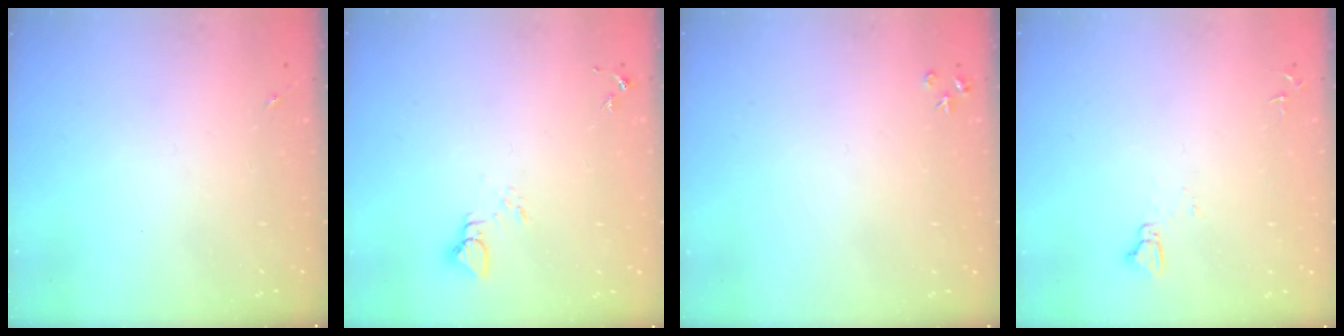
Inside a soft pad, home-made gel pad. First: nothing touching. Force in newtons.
{"total": 3.2, "press": 3.2, "slide": 0.1}
{"total": 3.1, "press": 3.1, "slide": 0.4}
{"total": 3.6, "press": 3.6, "slide": 0.4}